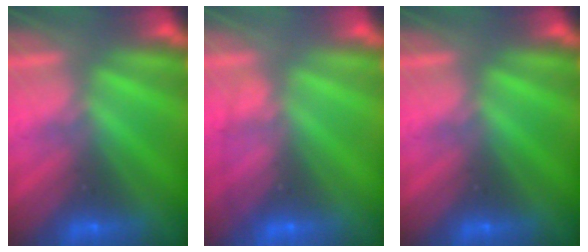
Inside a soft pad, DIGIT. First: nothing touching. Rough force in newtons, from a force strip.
{"total": 1.6}
{"total": 0.0}